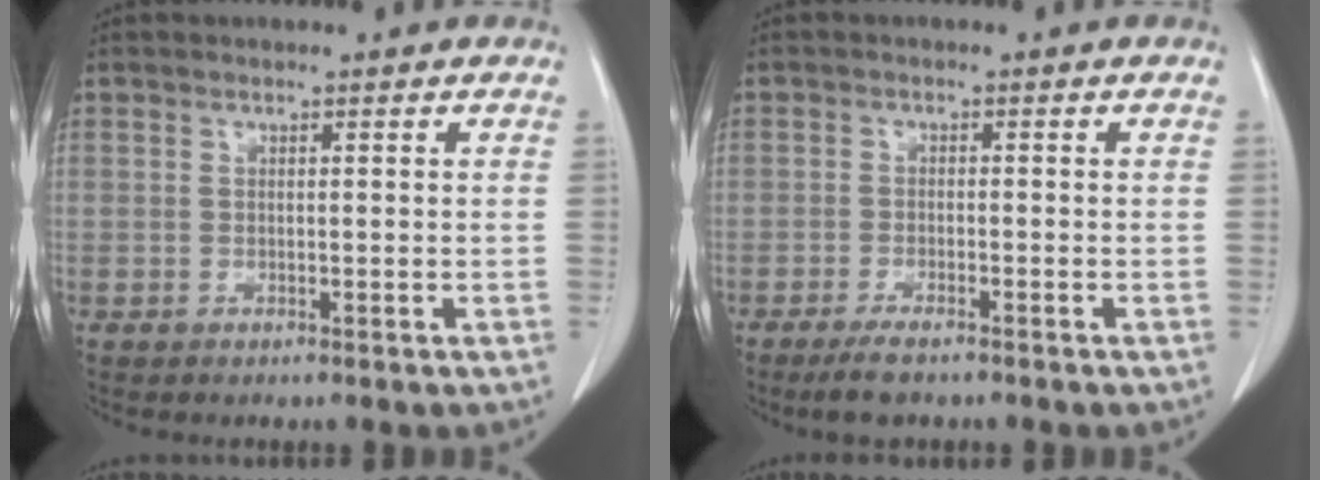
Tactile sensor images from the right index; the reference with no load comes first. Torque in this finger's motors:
{"motor_torque": [0.16, -0.11, 0.10, 0.04]}